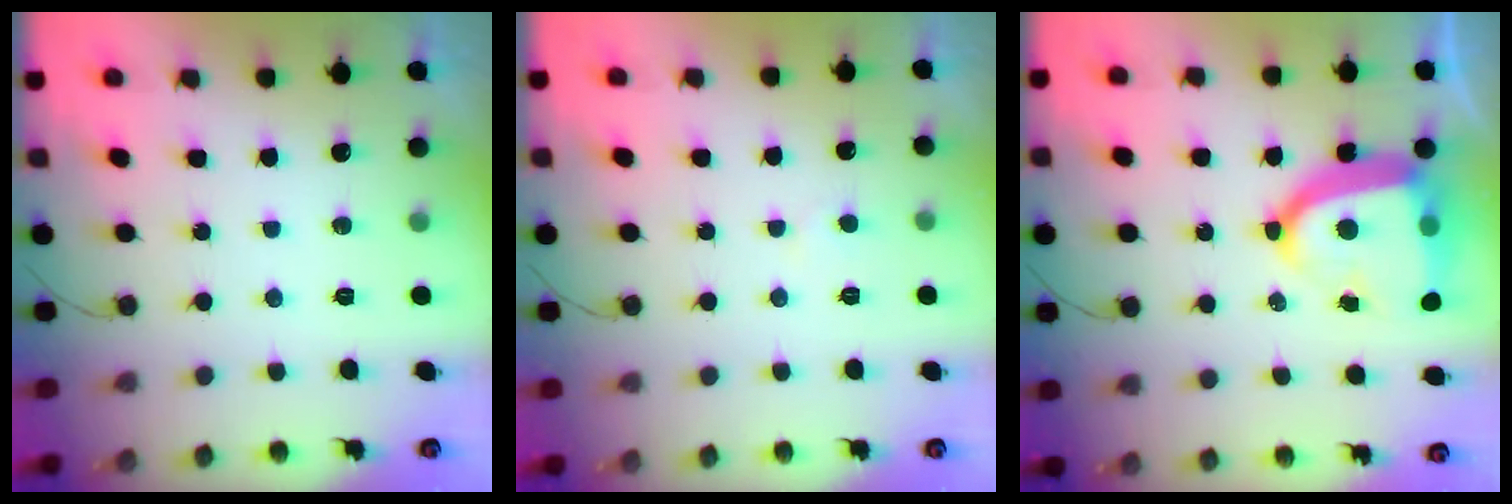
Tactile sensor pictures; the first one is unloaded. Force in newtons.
{"total": 2.0, "press": 2.0, "slide": 0.2}
{"total": 18.5, "press": 18.4, "slide": 1.5}